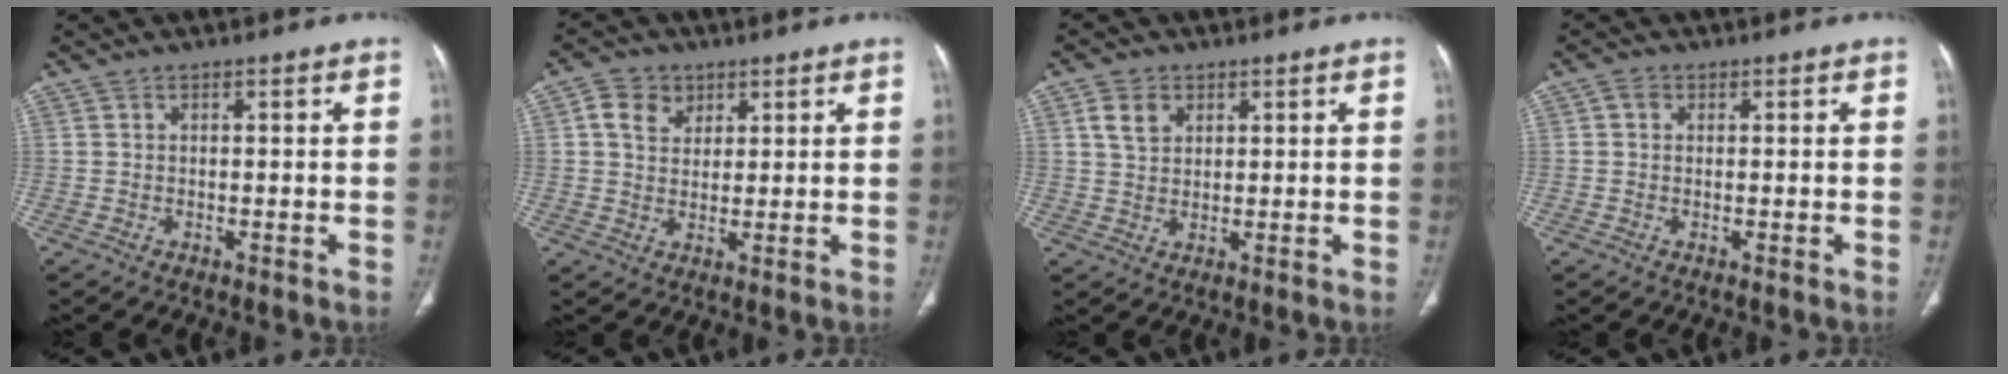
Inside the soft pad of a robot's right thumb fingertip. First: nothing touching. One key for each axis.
{"total": 5.9, "fx": 2.4, "fy": 4.6, "fz": 2.6, "tx": -0.025, "ty": -0.004, "tz": 0.043}
{"total": 4.8, "fx": 2.1, "fy": 3.4, "fz": 2.6, "tx": -0.035, "ty": -0.005, "tz": 0.043}
{"total": 1.6, "fx": 0.4, "fy": 1.3, "fz": 0.8, "tx": -0.013, "ty": 0.005, "tz": 0.005}